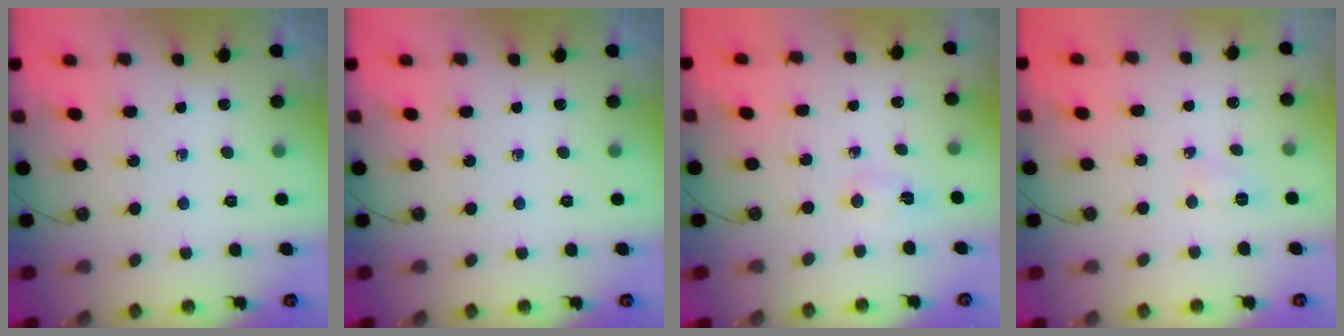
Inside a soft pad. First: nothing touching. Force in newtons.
{"total": 0.0}
{"total": 2.4, "press": 2.2, "slide": 1.0}
{"total": 3.3, "press": 3.3, "slide": 0.6}